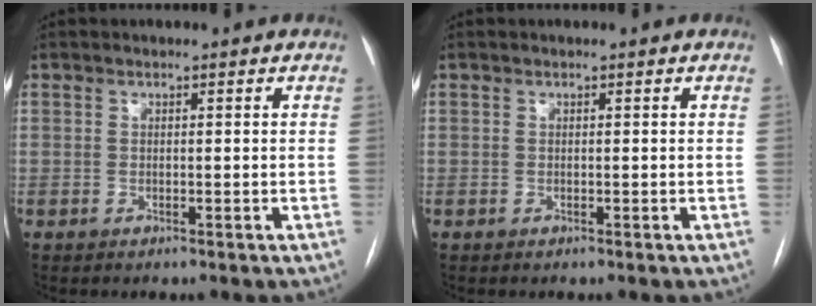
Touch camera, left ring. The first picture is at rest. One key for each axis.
{"total": 0.0}